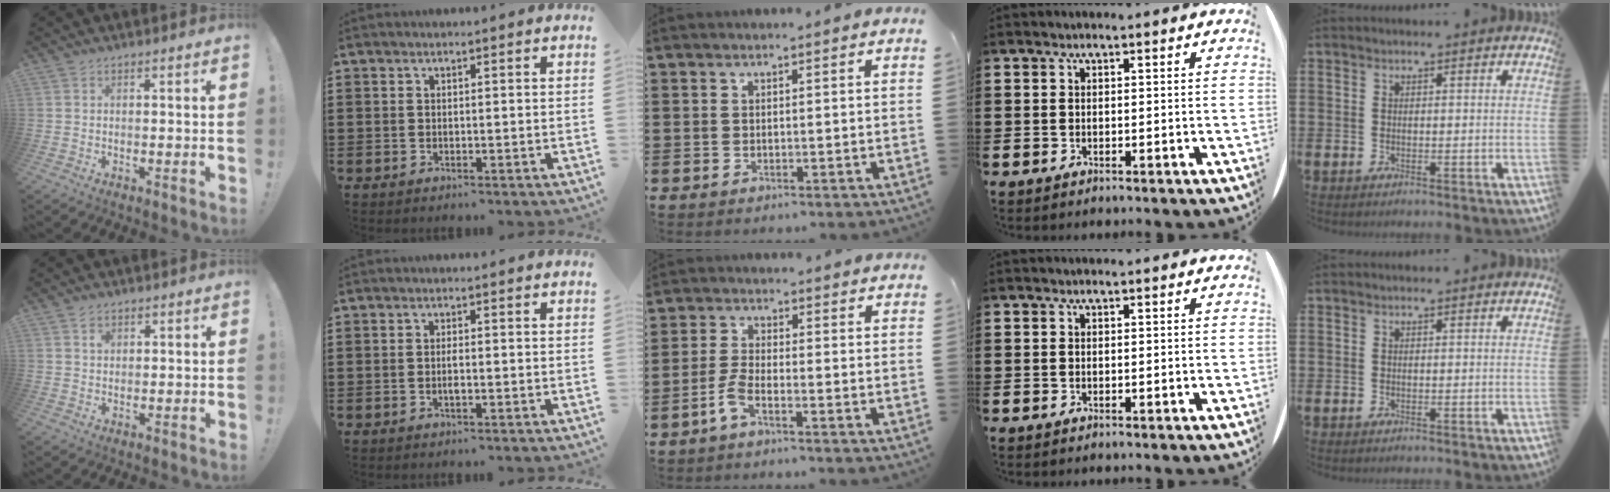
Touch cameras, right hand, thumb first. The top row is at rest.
{"thumb": {"total": 1.6, "force": [0.8, 1.3, 0.5], "torque": [0.010, -0.007, 0.012]}, "index": {"total": 1.5, "force": [-0.4, 0.4, 1.4], "torque": [-0.026, 0.002, -0.008]}, "middle": {"total": 3.5, "force": [-2.1, 0.7, 2.7], "torque": [-0.069, -0.004, -0.043]}}